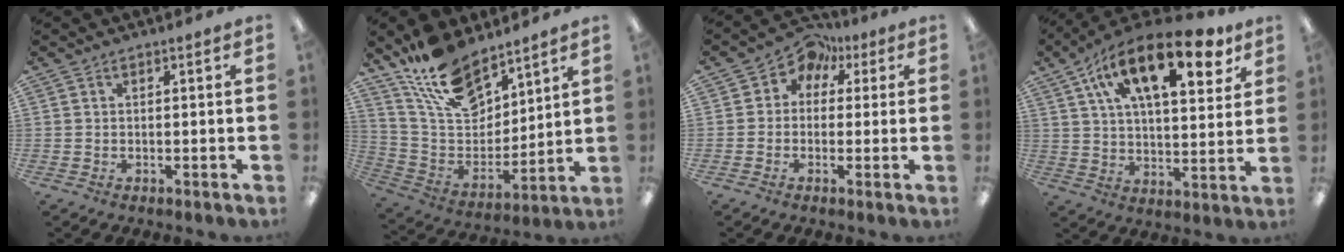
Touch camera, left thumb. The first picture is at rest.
{"total": 16.0, "force": [12.4, 7.1, 7.1], "torque": [-0.144, -0.073, 0.231]}
{"total": 5.6, "force": [2.9, 4.6, 1.5], "torque": [-0.028, -0.019, 0.050]}
{"total": 21.2, "force": [11.4, 9.2, 15.3], "torque": [-0.244, -0.040, 0.186]}